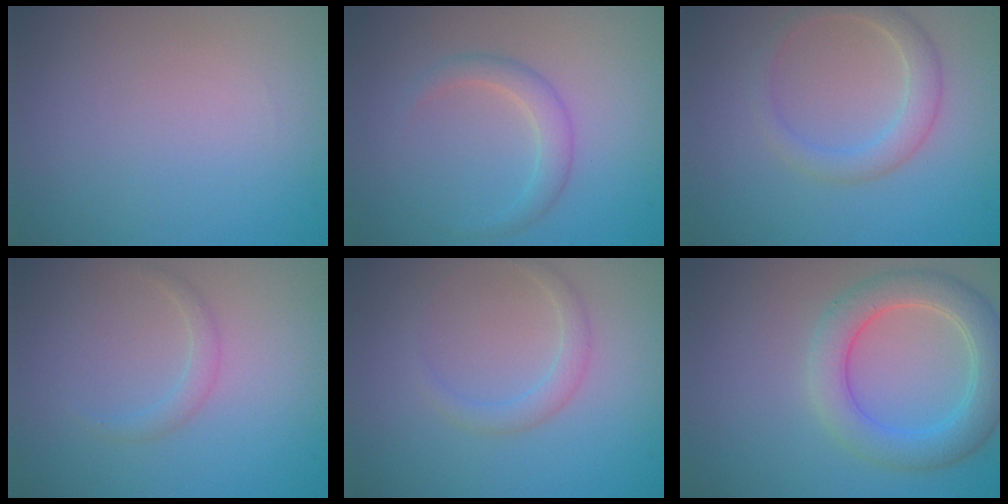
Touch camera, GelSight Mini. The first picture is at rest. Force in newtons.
{"total": 2.0, "press": 2.0, "slide": 0.2}
{"total": 2.5, "press": 2.5, "slide": 0.0}
{"total": 1.1, "press": 1.1, "slide": 0.1}
{"total": 1.5, "press": 1.5, "slide": 0.1}
{"total": 5.0, "press": 5.0, "slide": 0.4}